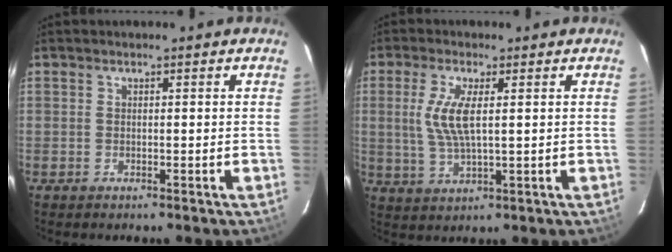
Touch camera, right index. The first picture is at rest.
{"total": 7.2, "force": [1.2, 2.0, 6.8], "torque": [-0.147, -0.001, 0.026]}